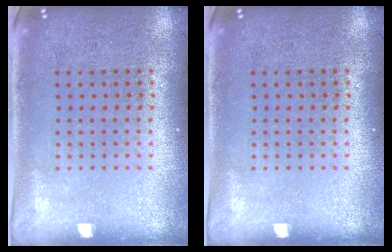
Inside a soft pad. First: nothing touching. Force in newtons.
{"total": 0.0}